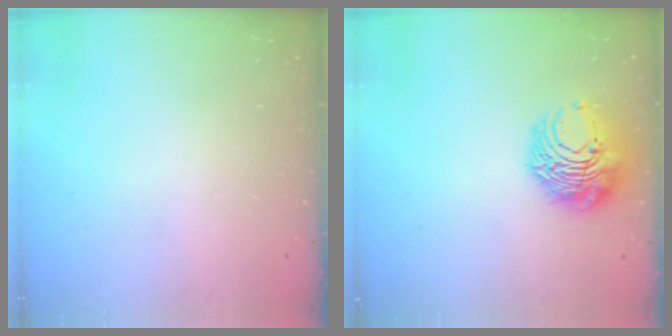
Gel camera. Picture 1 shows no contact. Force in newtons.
{"total": 11.6, "press": 11.6, "slide": 1.0}